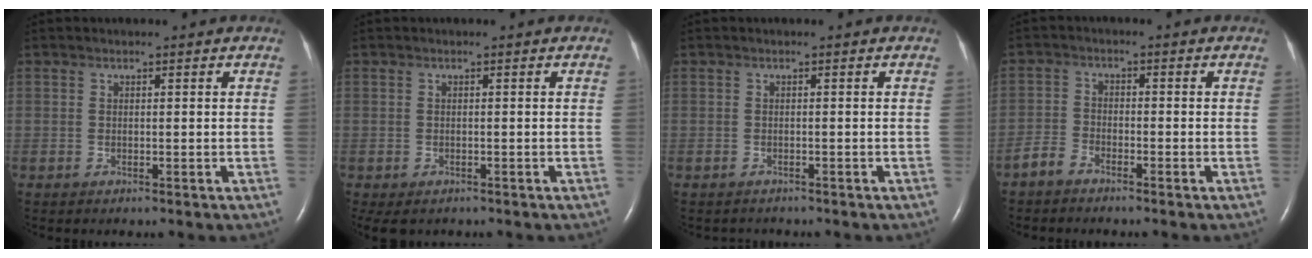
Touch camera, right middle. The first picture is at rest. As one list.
[{"total": 3.3, "force": [-2.5, 1.8, 1.2], "torque": [-0.017, -0.004, -0.033]}, {"total": 1.5, "force": [-1.4, 0.6, 0.0], "torque": [-0.007, -0.003, -0.019]}, {"total": 2.7, "force": [-2.4, 1.0, 0.9], "torque": [-0.025, 0.000, -0.048]}]